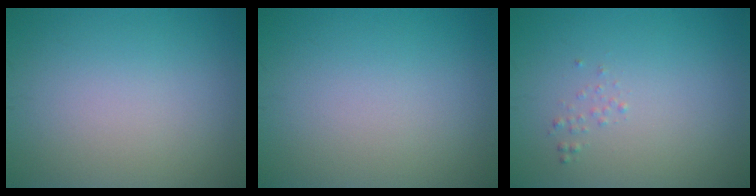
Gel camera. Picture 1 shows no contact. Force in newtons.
{"total": 0.0}
{"total": 0.6, "press": 0.6, "slide": 0.1}